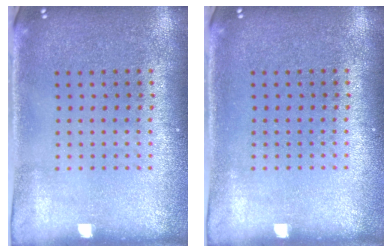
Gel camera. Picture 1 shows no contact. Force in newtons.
{"total": 0.0}